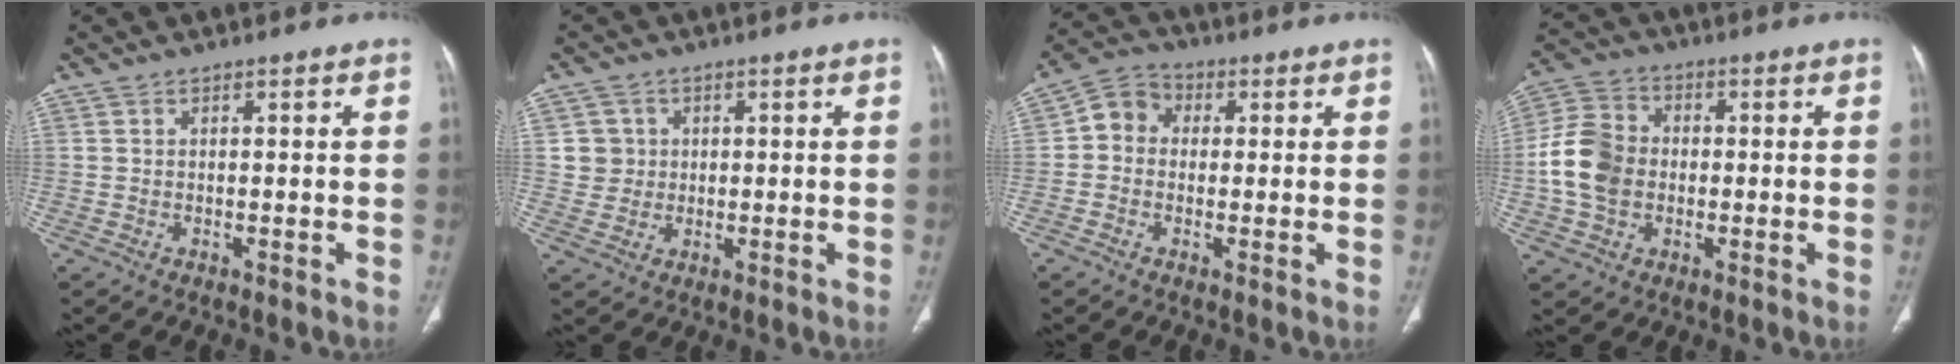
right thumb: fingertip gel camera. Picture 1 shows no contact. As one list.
[{"total": 4.0, "force": [0.8, 3.9, 0.2], "torque": [0.022, 0.002, 0.014]}, {"total": 6.1, "force": [0.1, 5.4, 3.0], "torque": [-0.032, 0.019, -0.014]}, {"total": 10.7, "force": [-0.9, 8.5, 6.5], "torque": [-0.119, 0.023, -0.023]}]